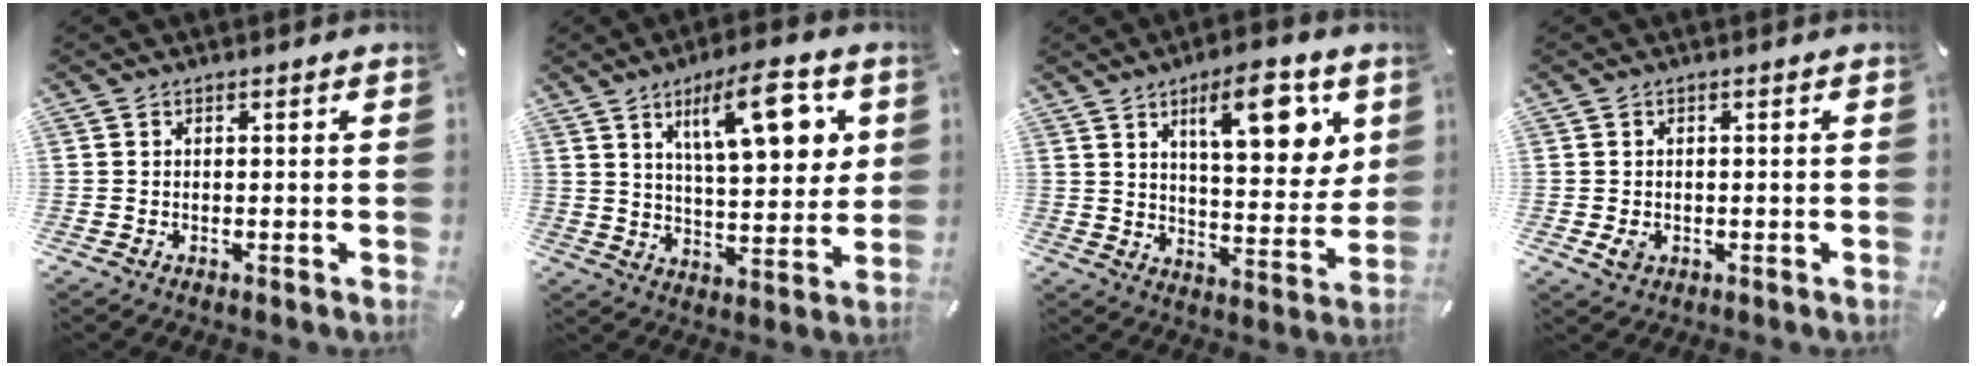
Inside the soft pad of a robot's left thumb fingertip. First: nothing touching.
{"total": 16.4, "force": [7.8, 6.1, 13.0], "torque": [-0.189, -0.028, 0.121]}
{"total": 15.3, "force": [8.0, 5.9, 11.7], "torque": [-0.151, -0.040, 0.125]}
{"total": 2.3, "force": [-0.5, 1.9, 1.2], "torque": [-0.013, -0.001, -0.009]}